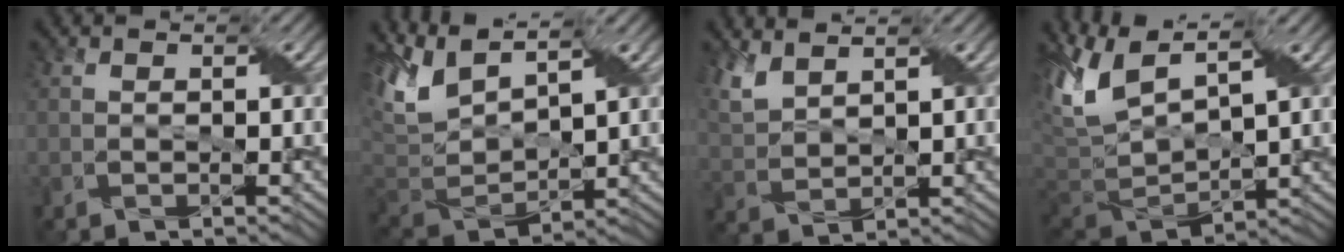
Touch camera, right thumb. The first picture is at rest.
{"total": 8.1, "force": [5.0, 3.1, 5.5], "torque": [-0.149, 0.010, 0.100]}
{"total": 4.7, "force": [3.5, 1.7, 2.5], "torque": [-0.079, 0.007, 0.079]}
{"total": 9.5, "force": [3.9, 4.1, 7.7], "torque": [-0.195, 0.009, 0.069]}